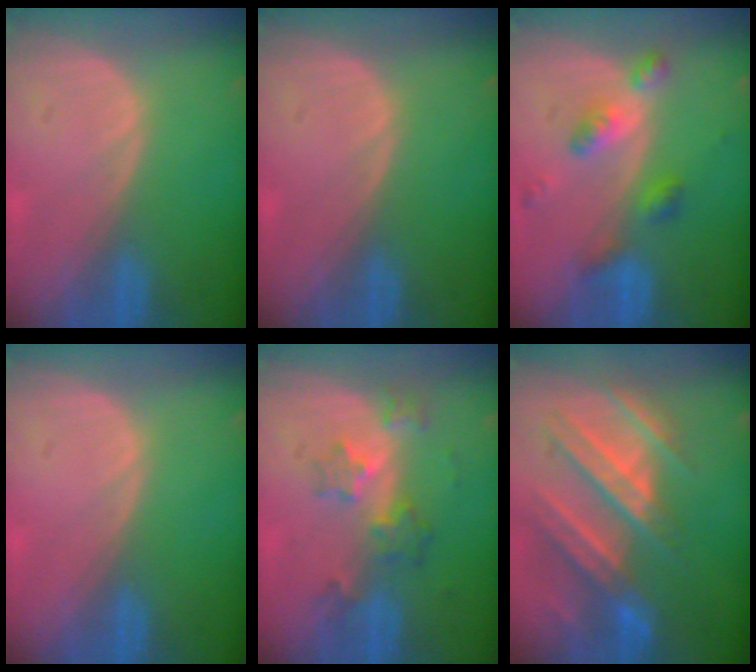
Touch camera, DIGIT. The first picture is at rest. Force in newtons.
{"total": 0.0}
{"total": 6.0, "press": 5.3, "slide": 2.9}
{"total": 0.0}
{"total": 6.0, "press": 5.4, "slide": 2.7}
{"total": 10.4, "press": 9.6, "slide": 4.0}